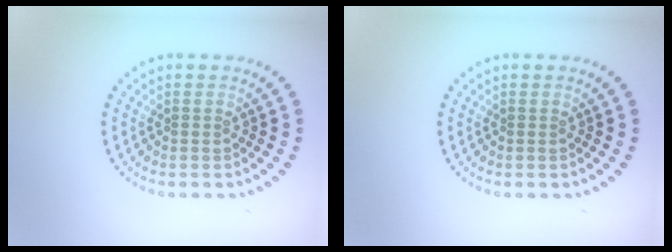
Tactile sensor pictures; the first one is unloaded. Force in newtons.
{"total": 0.0}